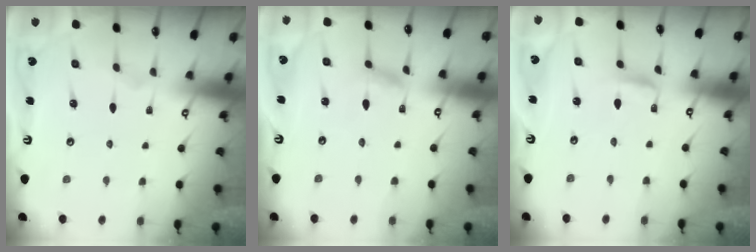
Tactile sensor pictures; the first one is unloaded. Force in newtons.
{"total": 6.3, "press": 6.3, "slide": 0.4}
{"total": 3.0, "press": 3.0, "slide": 0.3}